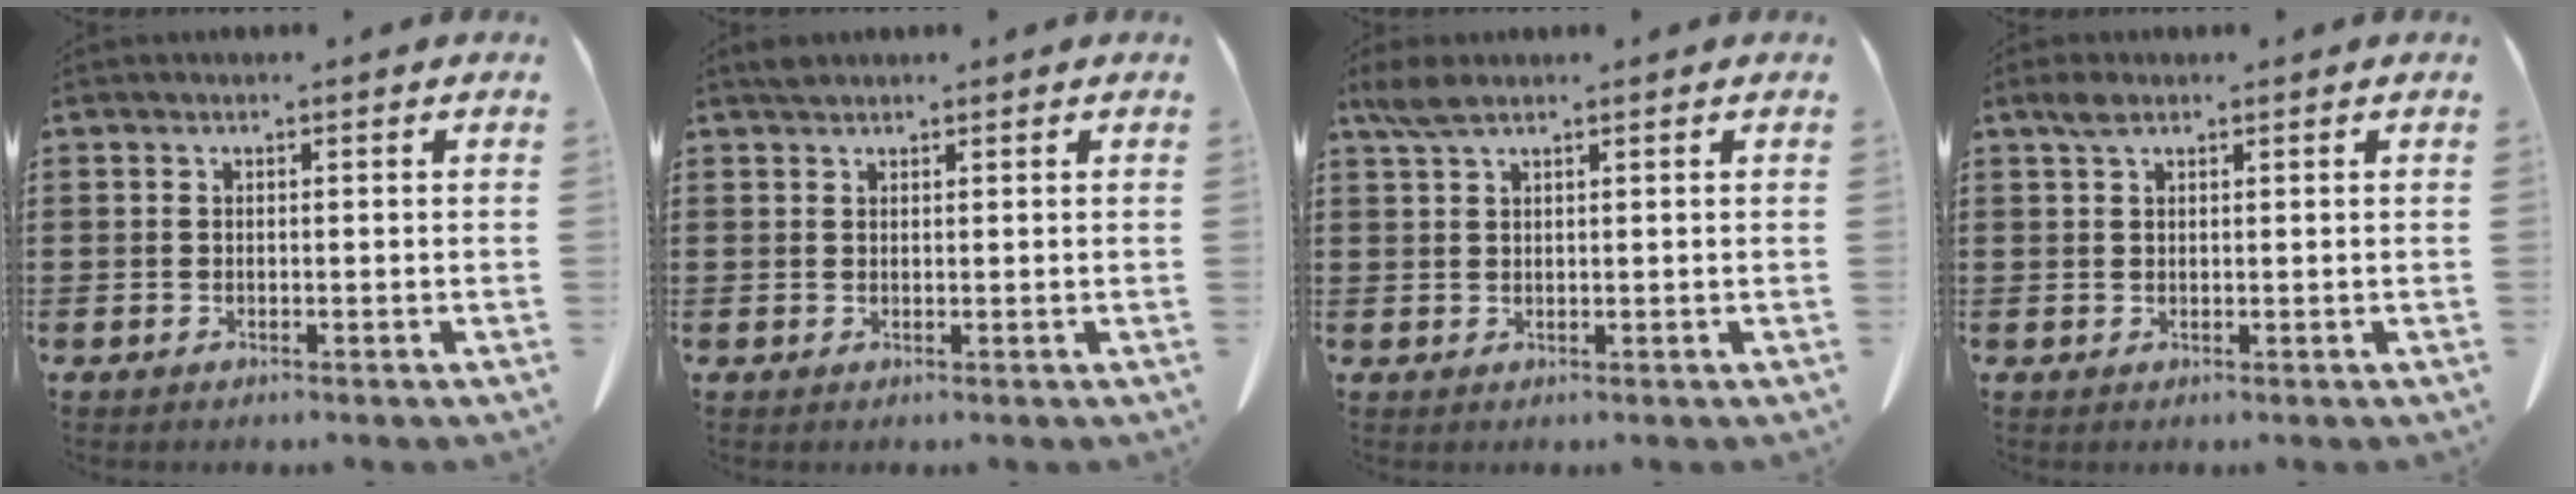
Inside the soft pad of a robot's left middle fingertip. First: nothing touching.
{"total": 1.1, "force": [1.0, 0.2, 0.2], "torque": [-0.008, -0.001, 0.021]}
{"total": 3.2, "force": [2.1, 0.7, 2.3], "torque": [-0.050, 0.001, 0.040]}
{"total": 2.0, "force": [1.1, 0.8, 1.4], "torque": [-0.033, 0.003, 0.020]}